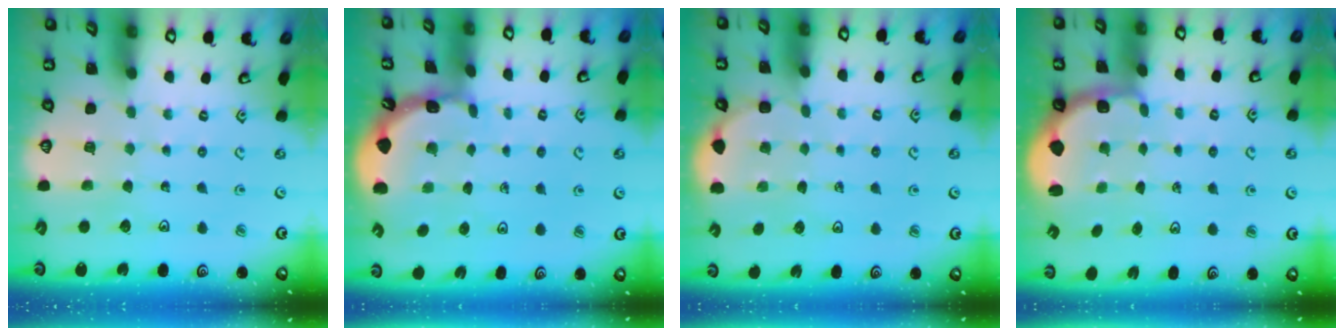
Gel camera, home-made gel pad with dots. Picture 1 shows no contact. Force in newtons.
{"total": 1.7, "press": 1.6, "slide": 0.1}
{"total": 2.4, "press": 2.1, "slide": 1.1}
{"total": 2.5, "press": 1.3, "slide": 2.1}